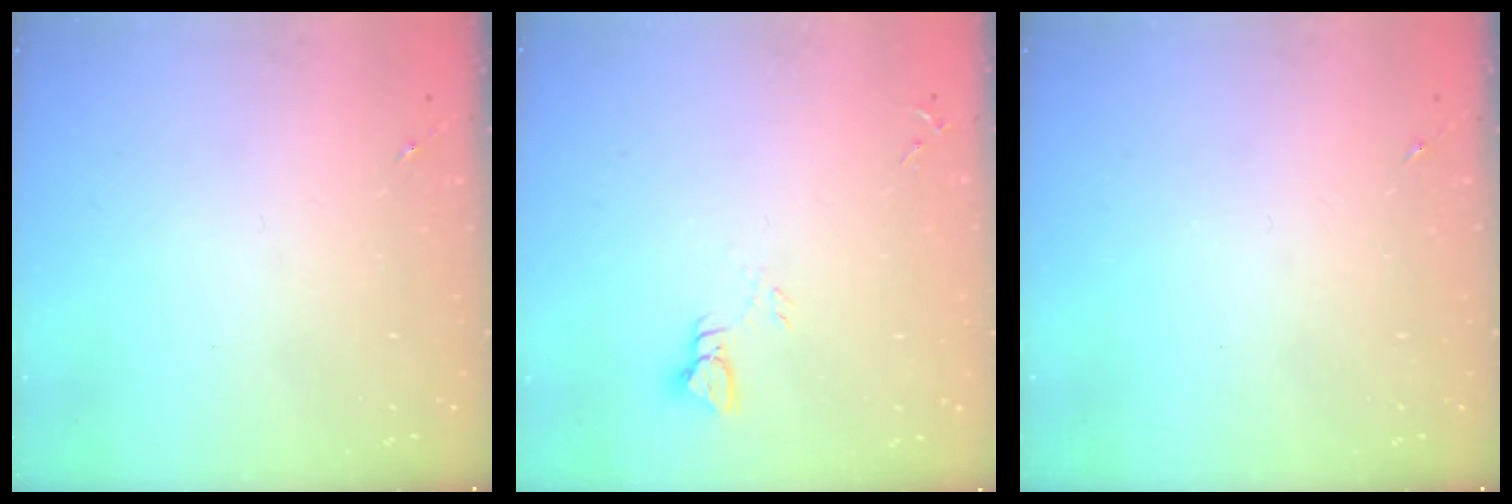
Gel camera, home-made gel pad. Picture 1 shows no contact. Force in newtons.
{"total": 3.5, "press": 3.5, "slide": 0.2}
{"total": 0.0}